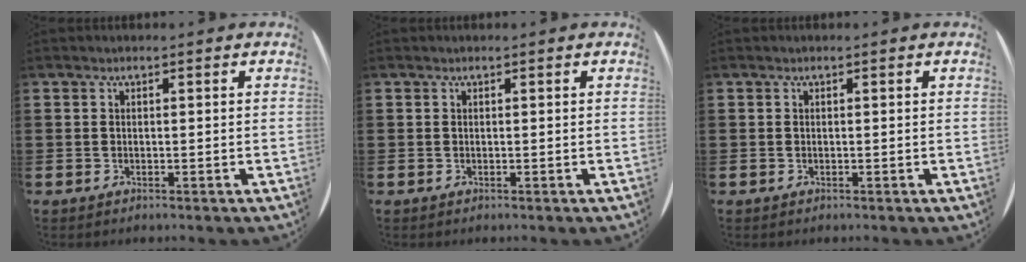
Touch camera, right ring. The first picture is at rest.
{"total": 0.0}
{"total": 0.0}